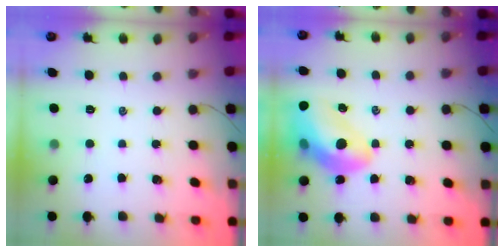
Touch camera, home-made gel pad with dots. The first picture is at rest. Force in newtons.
{"total": 17.1, "press": 16.4, "slide": 4.6}